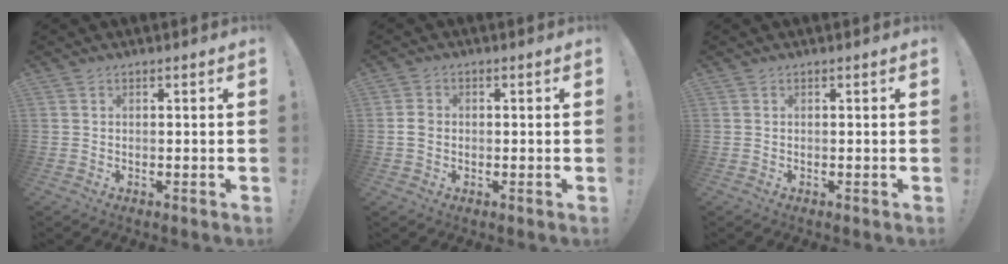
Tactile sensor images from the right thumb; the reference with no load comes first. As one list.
[{"total": 2.8, "force": [-0.4, 2.3, 1.6], "torque": [-0.018, 0.006, -0.008]}, {"total": 0.0}]